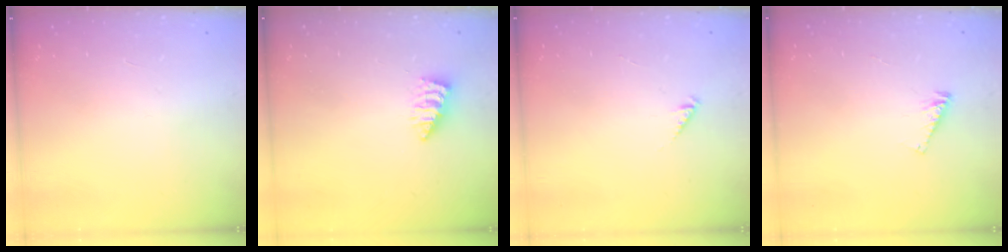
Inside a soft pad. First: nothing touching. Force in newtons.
{"total": 2.5, "press": 2.5, "slide": 0.1}
{"total": 0.5, "press": 0.5, "slide": 0.2}
{"total": 2.6, "press": 2.6, "slide": 0.3}